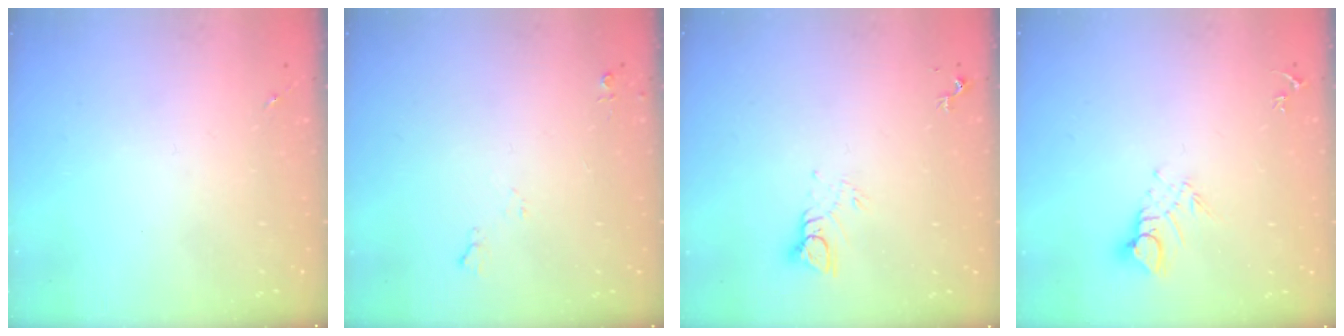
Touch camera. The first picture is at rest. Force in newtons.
{"total": 4.9, "press": 4.8, "slide": 0.9}
{"total": 4.4, "press": 4.4, "slide": 0.4}
{"total": 6.2, "press": 6.2, "slide": 0.5}